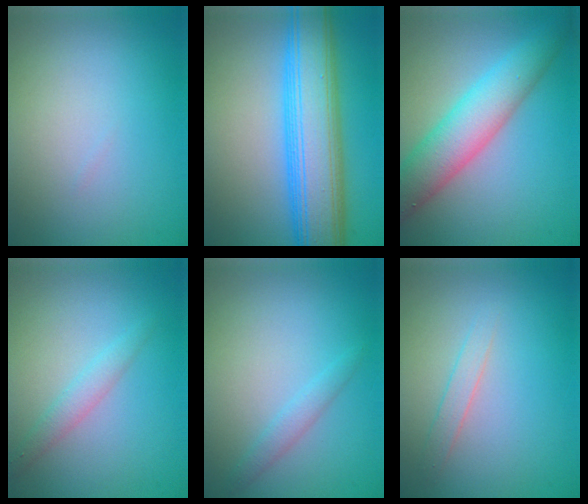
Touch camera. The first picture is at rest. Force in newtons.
{"total": 9.6, "press": 9.6, "slide": 0.1}
{"total": 6.3, "press": 6.3, "slide": 0.4}
{"total": 1.6, "press": 1.6, "slide": 0.1}
{"total": 1.3, "press": 1.3, "slide": 0.0}
{"total": 1.3, "press": 1.3, "slide": 0.0}